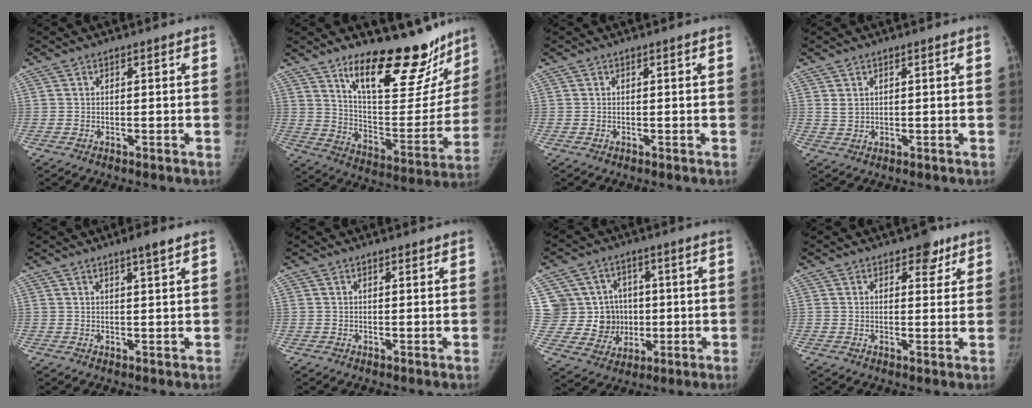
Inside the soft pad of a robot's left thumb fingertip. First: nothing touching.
{"total": 24.4, "force": [17.9, 9.2, 13.7], "torque": [-0.146, -0.111, 0.273]}
{"total": 0.0}
{"total": 1.7, "force": [0.9, 1.1, 0.9], "torque": [-0.015, -0.004, 0.025]}
{"total": 3.0, "force": [2.0, 0.0, 2.2], "torque": [-0.039, -0.012, 0.034]}
{"total": 0.7, "force": [0.6, 0.2, 0.3], "torque": [-0.008, -0.004, 0.009]}
{"total": 12.2, "force": [1.5, 11.4, 4.3], "torque": [-0.031, 0.009, 0.047]}
{"total": 4.2, "force": [2.7, 2.5, 2.1], "torque": [-0.001, -0.013, 0.034]}